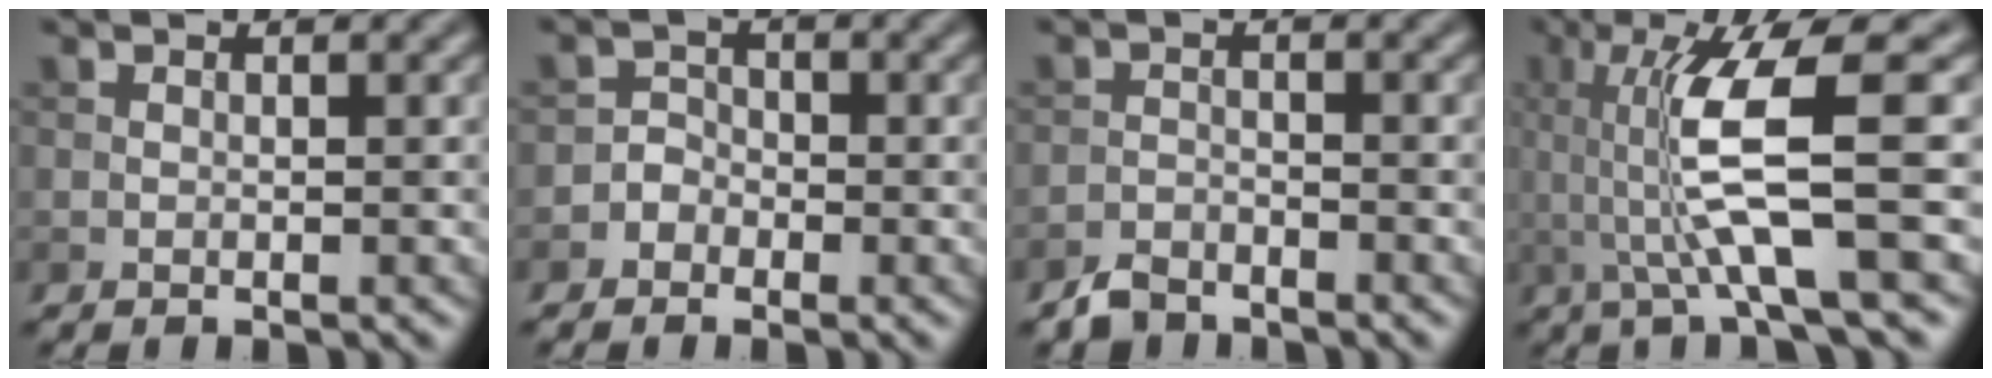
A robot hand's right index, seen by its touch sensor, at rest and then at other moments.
{"total": 1.9, "force": [-1.0, 1.6, 0.2], "torque": [0.018, 0.011, -0.026]}
{"total": 2.1, "force": [-1.9, 0.9, 0.4], "torque": [-0.006, 0.004, -0.041]}
{"total": 7.7, "force": [0.4, 1.4, 7.5], "torque": [-0.135, 0.000, 0.012]}